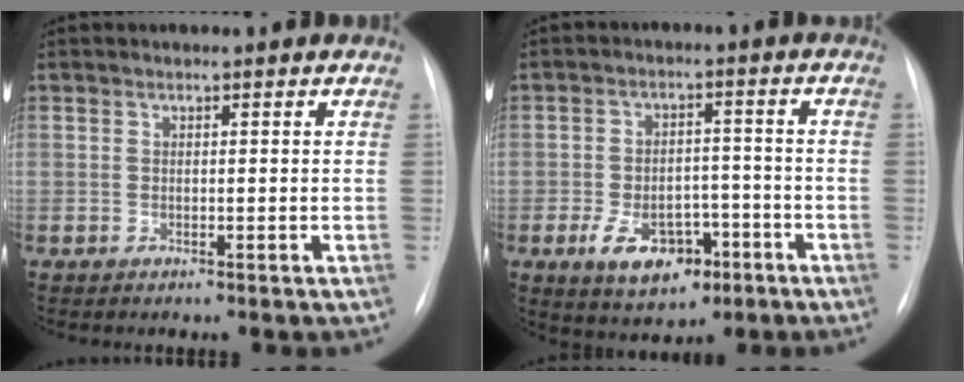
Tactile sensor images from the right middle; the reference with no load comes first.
{"total": 8.8, "force": [-4.3, 5.2, 5.7], "torque": [-0.100, 0.003, -0.061]}